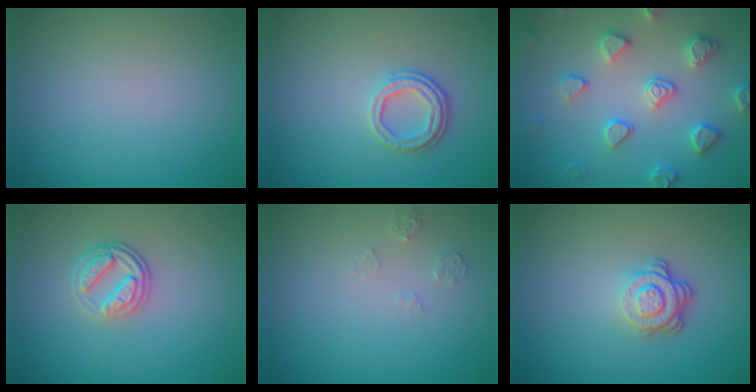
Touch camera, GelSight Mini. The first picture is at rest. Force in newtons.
{"total": 2.5, "press": 2.1, "slide": 1.4}
{"total": 4.1, "press": 4.0, "slide": 0.6}
{"total": 2.7, "press": 2.5, "slide": 0.9}
{"total": 1.1, "press": 1.1, "slide": 0.1}
{"total": 3.8, "press": 2.6, "slide": 2.7}